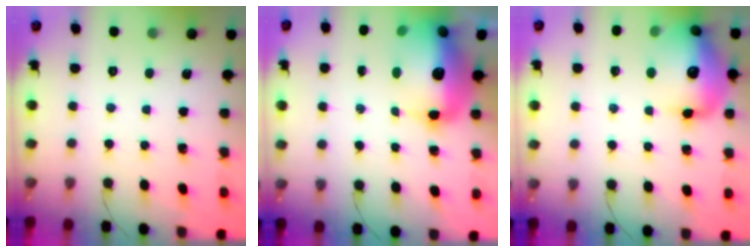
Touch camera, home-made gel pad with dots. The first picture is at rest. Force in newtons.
{"total": 19.2, "press": 17.0, "slide": 9.0}
{"total": 17.3, "press": 17.0, "slide": 3.0}